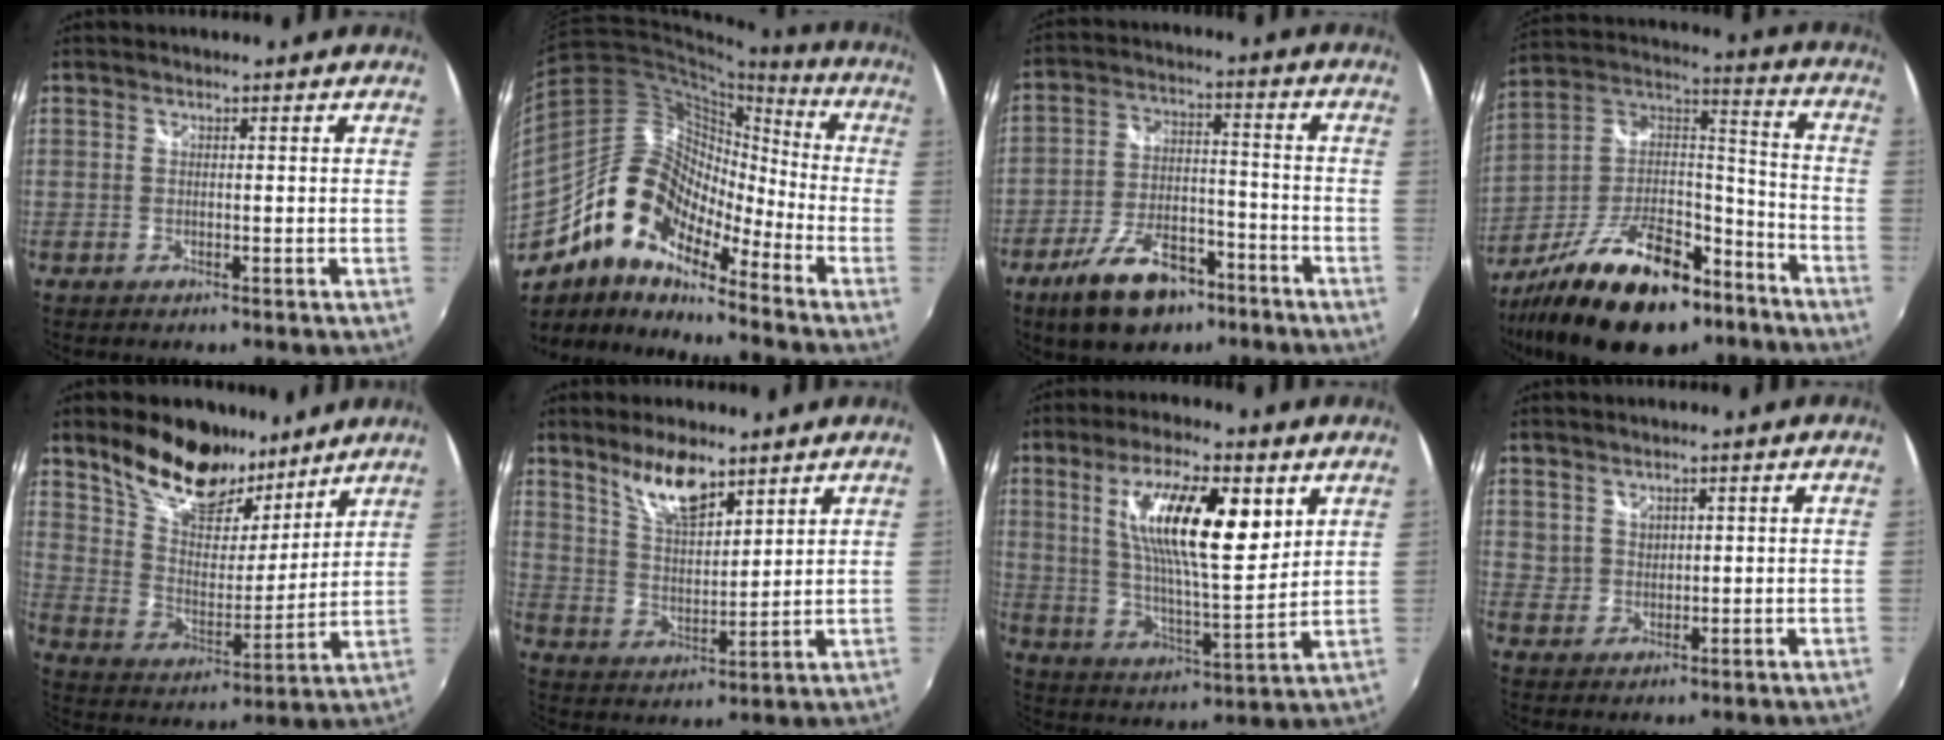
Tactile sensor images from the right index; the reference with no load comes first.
{"total": 16.5, "force": [-10.3, 8.0, 10.1], "torque": [-0.180, 0.006, -0.213]}
{"total": 14.0, "force": [-9.1, 6.9, 8.1], "torque": [-0.170, 0.003, -0.147]}
{"total": 27.1, "force": [-17.0, 12.6, 17.0], "torque": [-0.316, 0.007, -0.268]}
{"total": 17.8, "force": [12.9, 8.4, 8.8], "torque": [-0.175, 0.024, 0.234]}
{"total": 9.4, "force": [6.8, 3.0, 5.8], "torque": [-0.100, 0.002, 0.132]}
{"total": 17.5, "force": [6.5, 4.7, 15.5], "torque": [-0.271, 0.002, 0.115]}
{"total": 2.8, "force": [2.0, 2.0, 0.3], "torque": [0.004, 0.005, 0.040]}